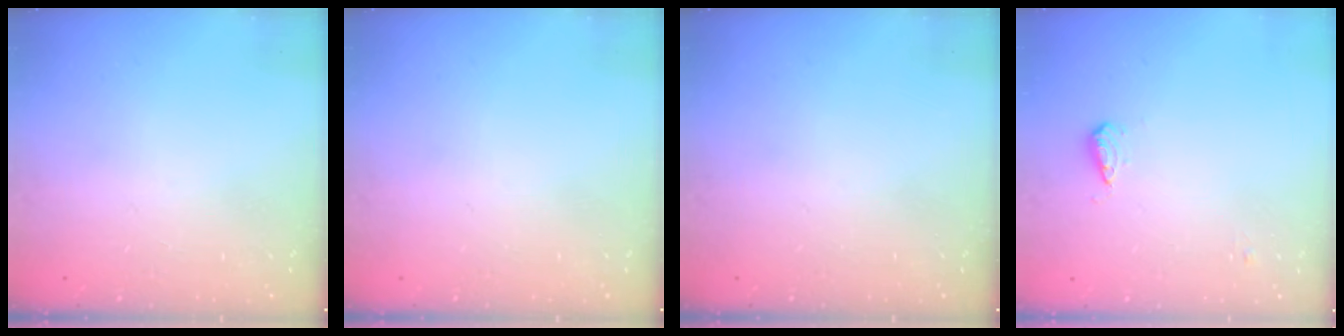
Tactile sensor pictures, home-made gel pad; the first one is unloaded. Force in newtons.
{"total": 0.0}
{"total": 0.0}
{"total": 5.5, "press": 5.4, "slide": 0.9}